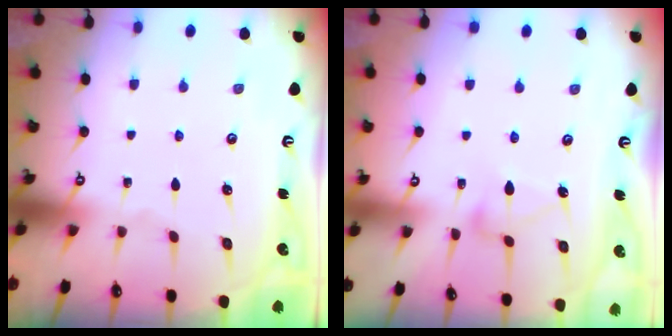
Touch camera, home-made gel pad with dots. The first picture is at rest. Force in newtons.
{"total": 7.6, "press": 7.6, "slide": 0.2}